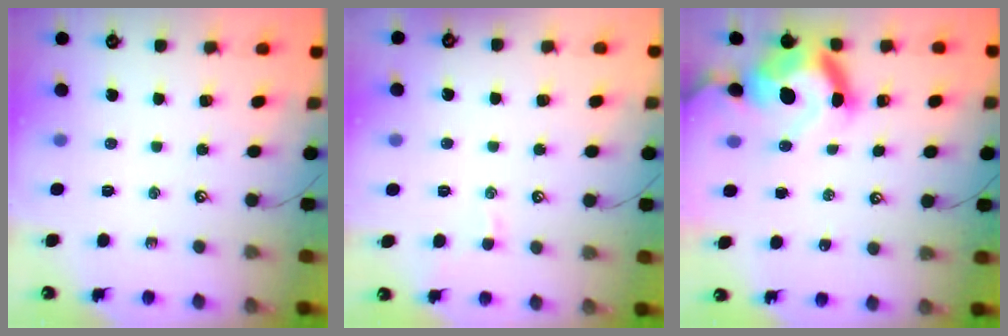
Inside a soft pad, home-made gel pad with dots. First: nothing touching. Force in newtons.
{"total": 1.3, "press": 1.2, "slide": 0.4}
{"total": 18.4, "press": 18.2, "slide": 2.3}